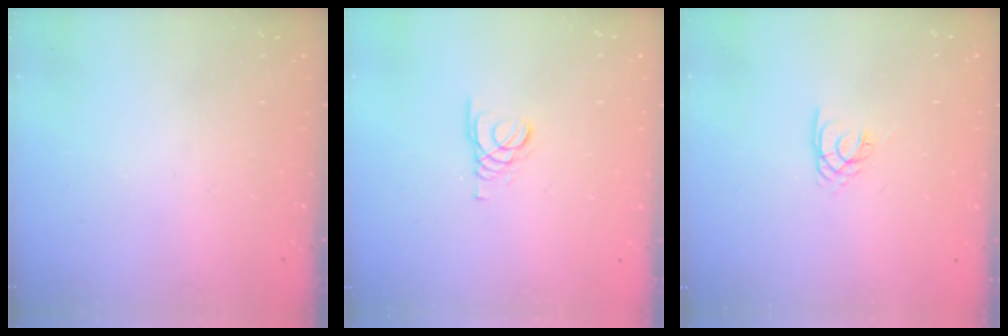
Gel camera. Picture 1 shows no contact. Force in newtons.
{"total": 1.8, "press": 1.8, "slide": 0.2}
{"total": 2.1, "press": 2.1, "slide": 0.4}